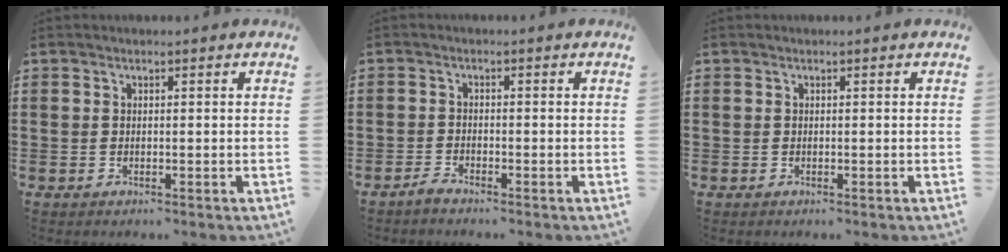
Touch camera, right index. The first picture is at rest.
{"total": 1.6, "force": [-1.5, 0.1, 0.4], "torque": [-0.017, -0.002, -0.032]}
{"total": 0.0}